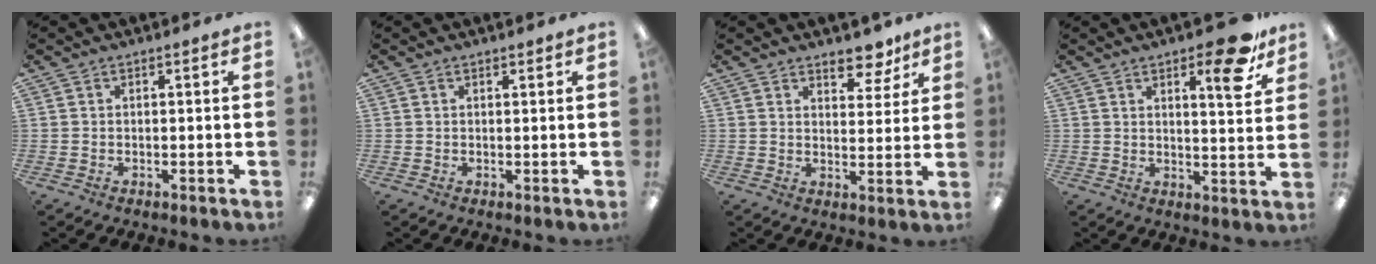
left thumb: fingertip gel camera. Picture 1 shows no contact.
{"total": 0.7, "force": [0.6, 0.2, 0.2], "torque": [-0.005, 0.001, 0.011]}
{"total": 7.1, "force": [5.7, 3.2, 2.7], "torque": [-0.012, -0.038, 0.096]}
{"total": 11.4, "force": [7.5, 3.3, 7.9], "torque": [-0.098, -0.042, 0.118]}